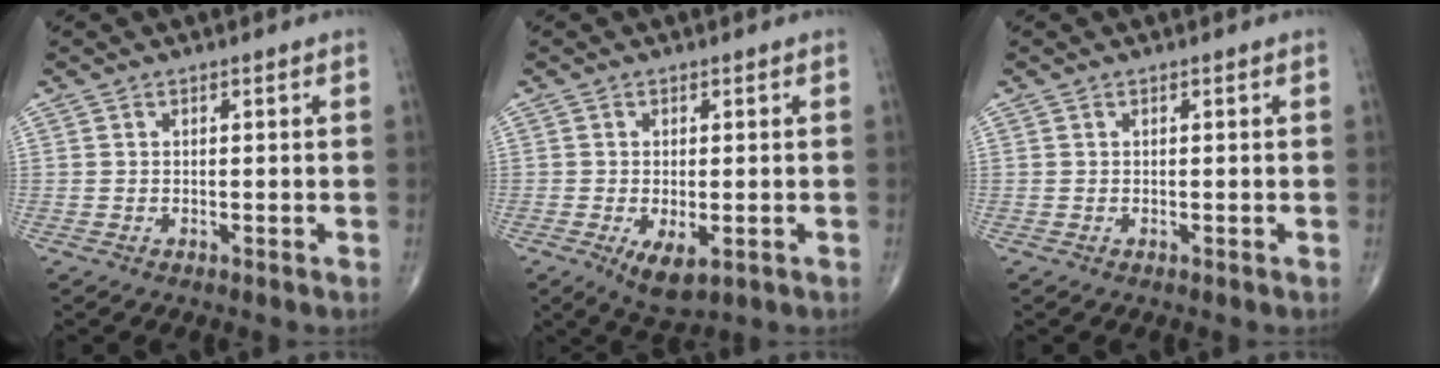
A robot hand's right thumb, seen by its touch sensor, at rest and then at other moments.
{"total": 5.7, "force": [-1.9, 2.6, 4.7], "torque": [-0.080, -0.014, -0.024]}
{"total": 0.0}